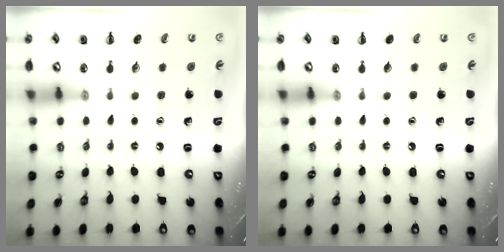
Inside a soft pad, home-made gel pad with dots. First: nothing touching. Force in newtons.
{"total": 0.0}